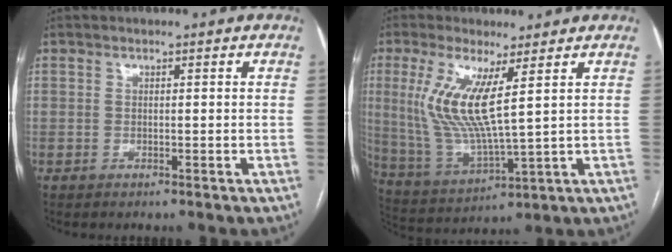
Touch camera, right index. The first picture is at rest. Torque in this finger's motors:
{"motor_torque": [1.29, 0.85, 0.77, 0.21]}